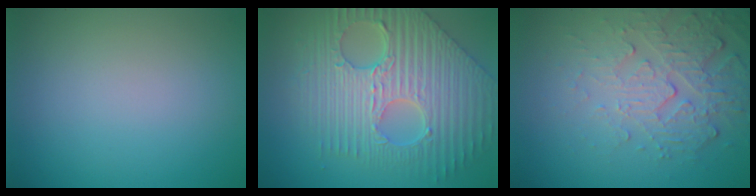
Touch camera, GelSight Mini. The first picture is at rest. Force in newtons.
{"total": 9.9, "press": 7.2, "slide": 6.9}
{"total": 5.4, "press": 3.7, "slide": 4.0}